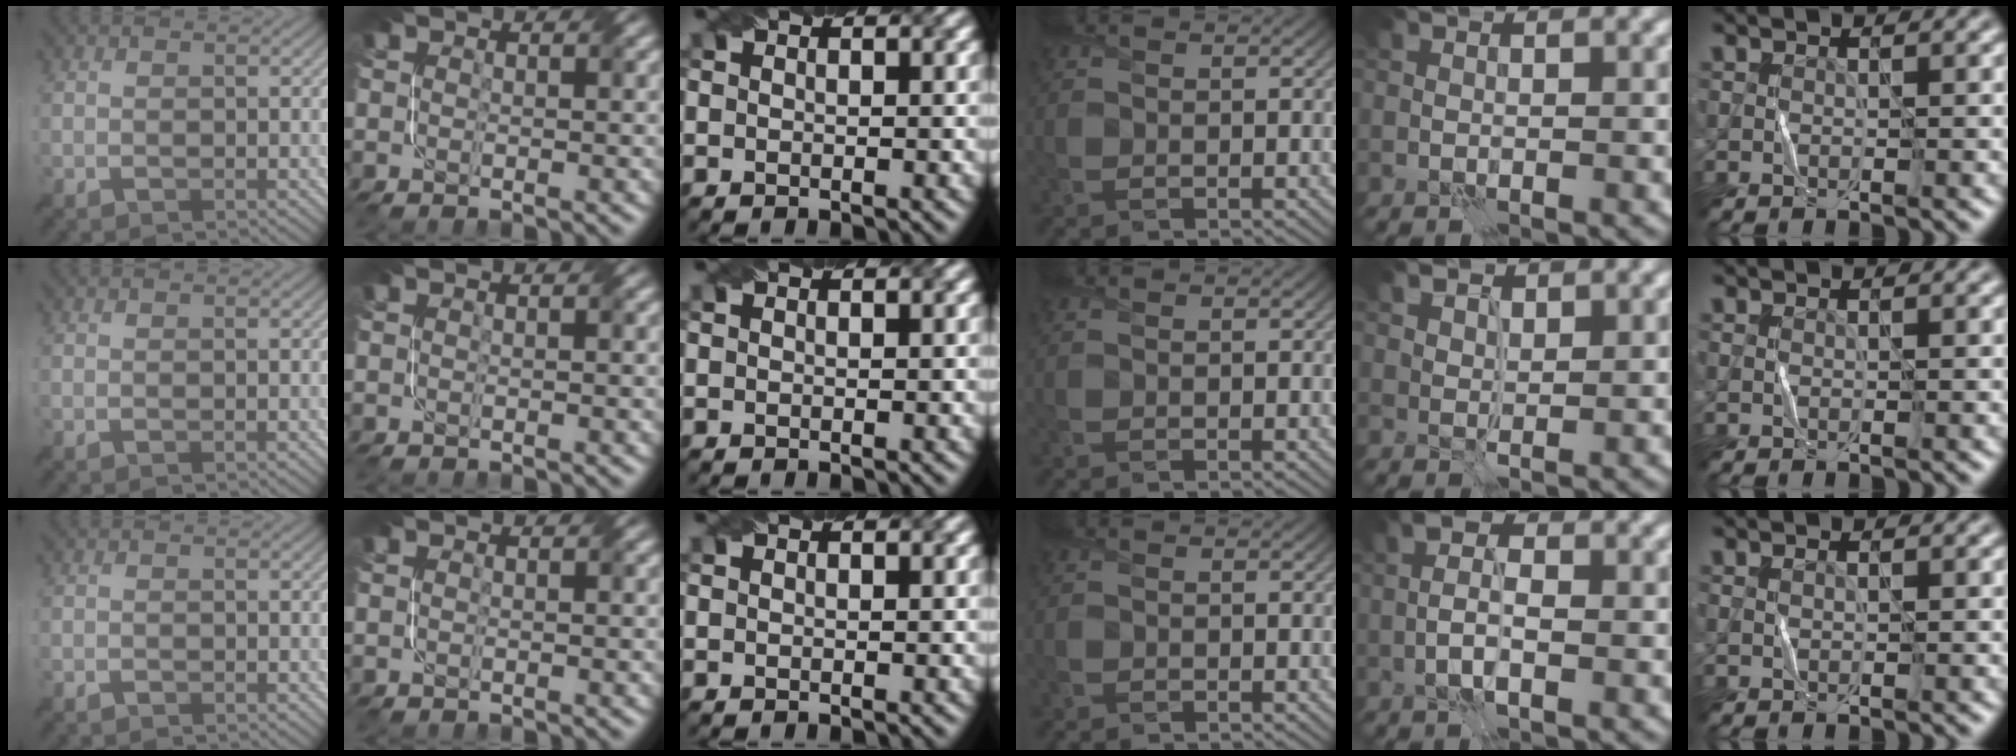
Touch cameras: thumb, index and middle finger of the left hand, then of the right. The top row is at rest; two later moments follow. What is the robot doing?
{"motion": "fold", "object": "bubble wrap"}